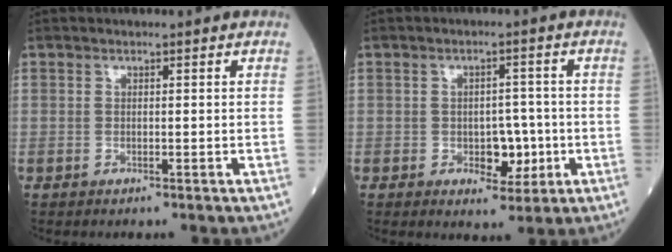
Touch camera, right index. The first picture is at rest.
{"total": 5.0, "force": [-1.2, 2.9, 3.9], "torque": [-0.047, 0.002, -0.011]}